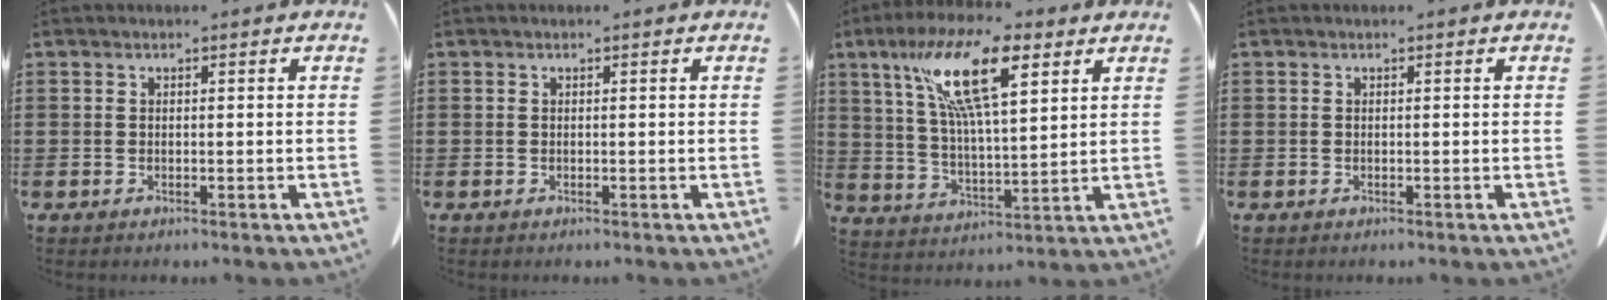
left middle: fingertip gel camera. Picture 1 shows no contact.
{"total": 0.0}
{"total": 14.3, "force": [7.9, 4.0, 11.2], "torque": [-0.237, -0.008, 0.136]}
{"total": 0.0}